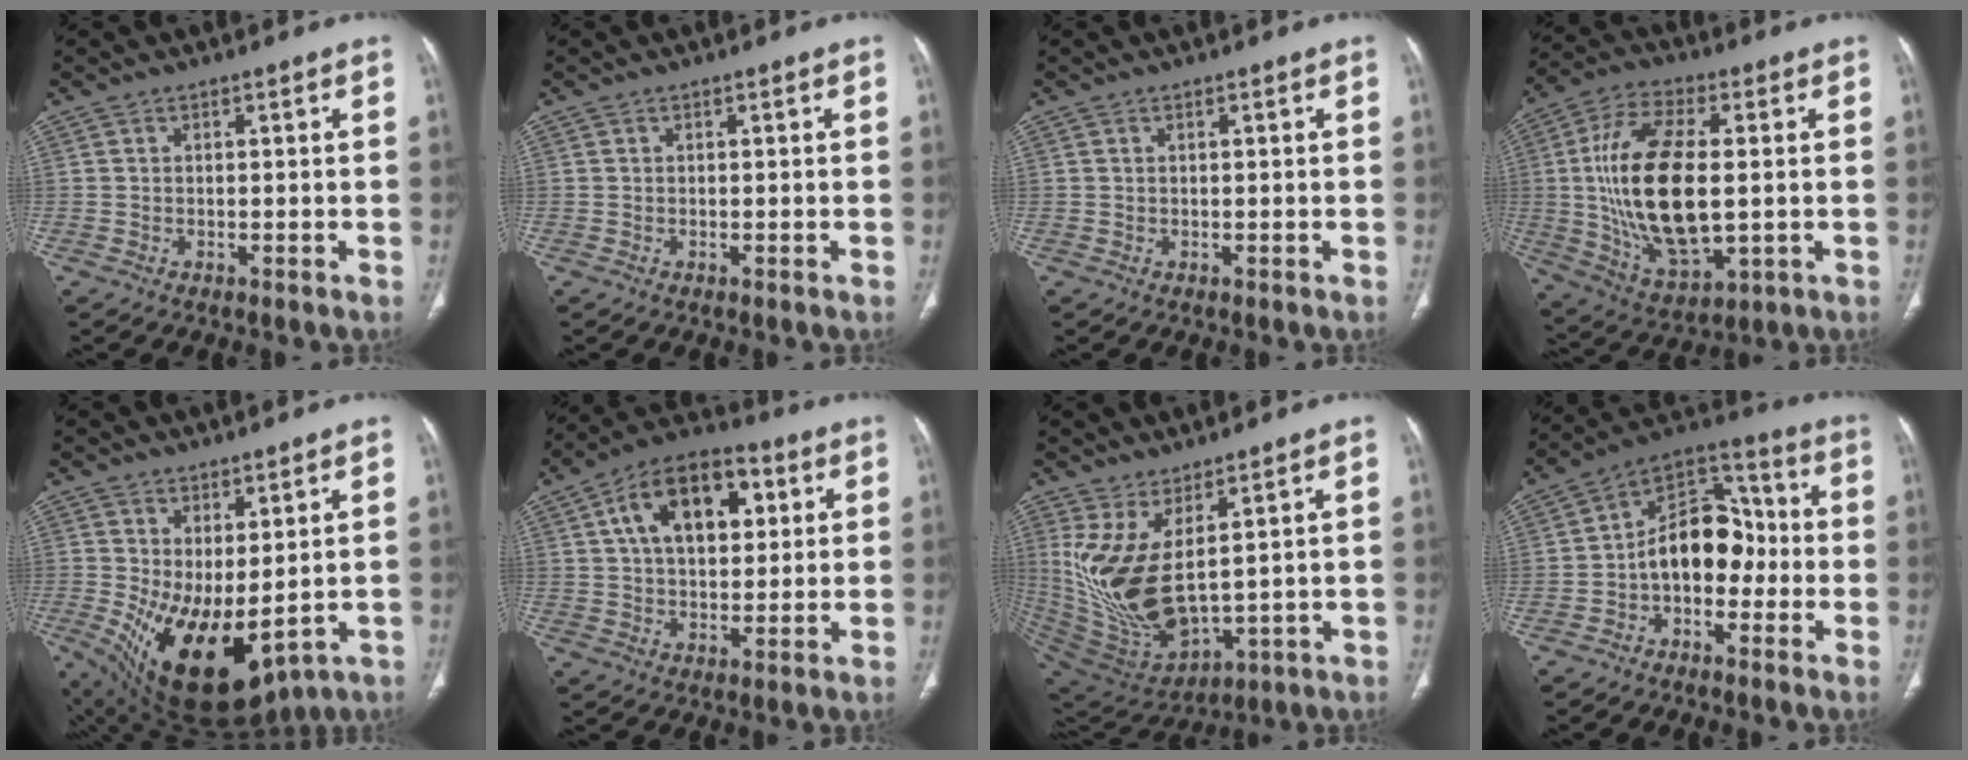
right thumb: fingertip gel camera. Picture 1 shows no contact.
{"total": 0.0}
{"total": 0.0}
{"total": 21.3, "force": [0.3, 10.1, 18.8], "torque": [-0.364, -0.005, 0.017]}
{"total": 15.2, "force": [-1.0, 7.3, 13.4], "torque": [-0.223, -0.021, 0.019]}
{"total": 15.6, "force": [4.8, 9.2, 11.6], "torque": [-0.161, 0.007, 0.074]}
{"total": 15.3, "force": [4.5, 6.3, 13.2], "torque": [-0.271, -0.044, 0.118]}
{"total": 13.4, "force": [-2.2, 9.0, 9.6], "torque": [-0.119, 0.050, -0.051]}